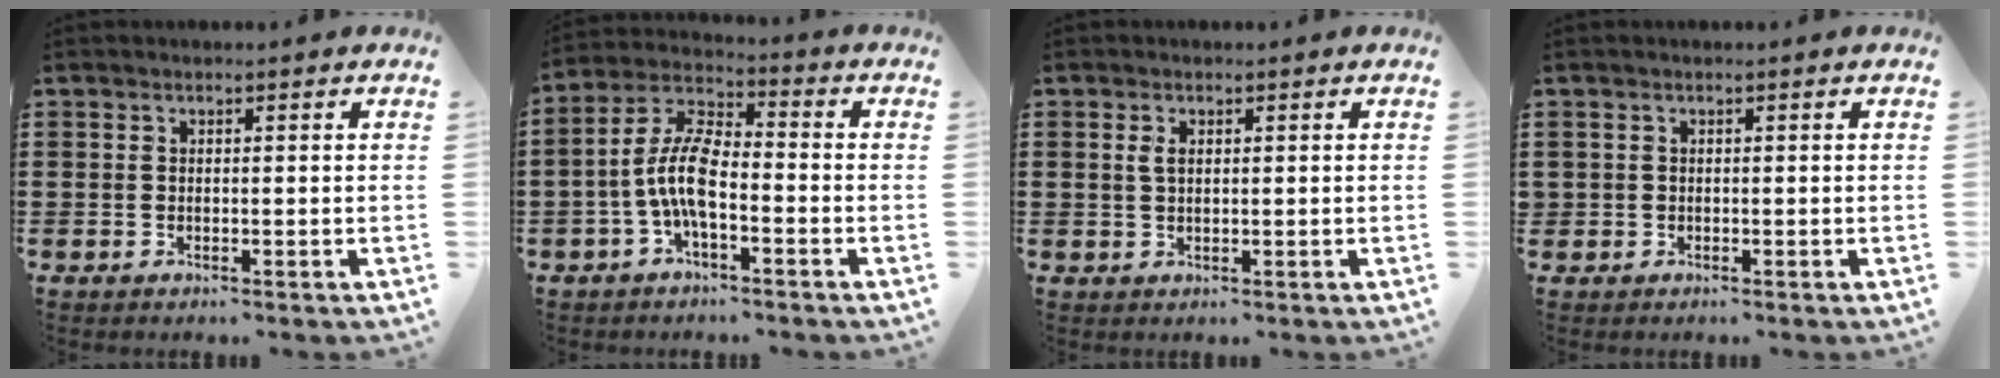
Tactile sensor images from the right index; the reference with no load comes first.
{"total": 8.6, "force": [-2.4, 3.2, 7.6], "torque": [-0.179, -0.007, -0.051]}
{"total": 1.7, "force": [0.5, 0.8, 1.4], "torque": [-0.031, 0.006, 0.007]}
{"total": 0.7, "force": [0.0, 0.6, 0.0], "torque": [-0.002, 0.005, -0.001]}